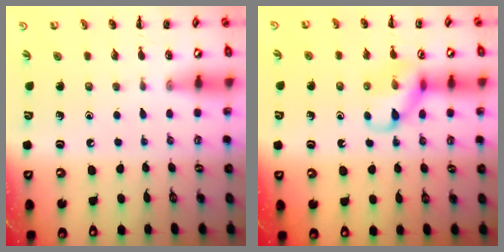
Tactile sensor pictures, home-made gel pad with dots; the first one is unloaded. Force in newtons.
{"total": 11.7, "press": 11.6, "slide": 1.1}